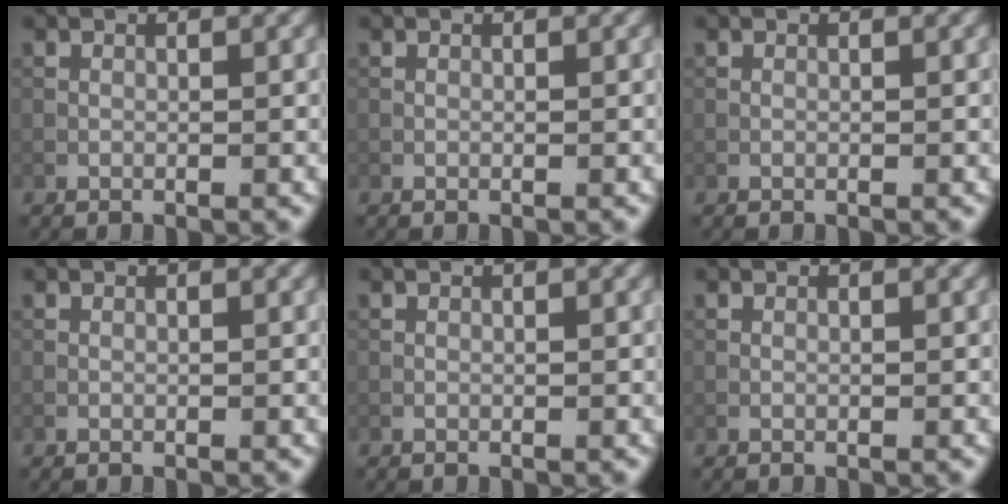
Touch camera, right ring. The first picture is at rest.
{"total": 0.0}
{"total": 0.0}
{"total": 0.0}
{"total": 0.0}
{"total": 0.0}